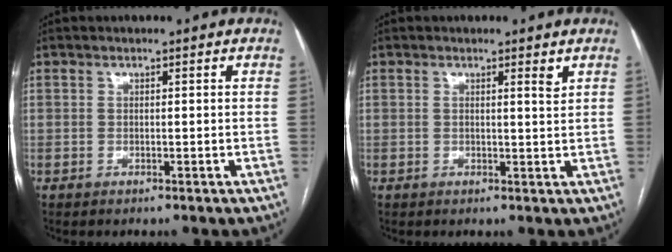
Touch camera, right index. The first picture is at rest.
{"total": 1.5, "force": [0.9, 0.0, 1.2], "torque": [-0.019, -0.004, 0.011]}